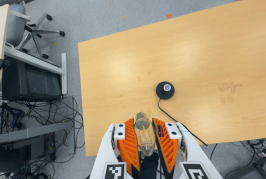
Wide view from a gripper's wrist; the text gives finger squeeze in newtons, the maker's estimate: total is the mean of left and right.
{"total": 19.8, "left": 21.6, "right": 18.1}